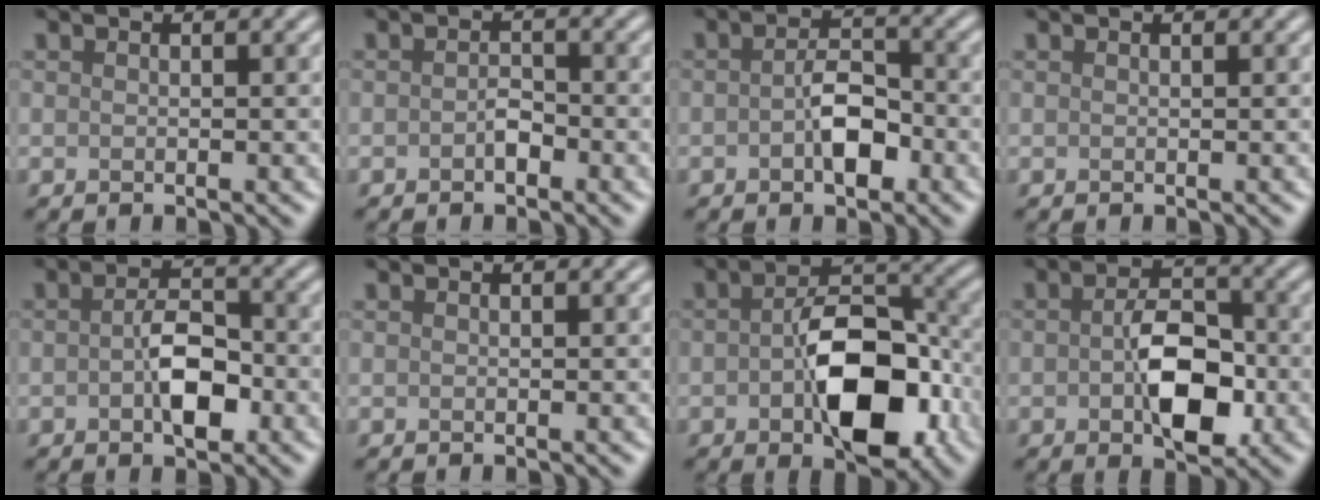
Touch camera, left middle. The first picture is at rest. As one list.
[{"total": 1.3, "force": [-0.6, 0.7, 0.9], "torque": [-0.019, 0.001, -0.011]}, {"total": 3.5, "force": [-1.0, 1.8, 2.8], "torque": [-0.049, 0.004, -0.019]}, {"total": 0.0}, {"total": 4.2, "force": [-0.9, 2.1, 3.5], "torque": [-0.060, 0.003, -0.017]}, {"total": 0.0}, {"total": 9.3, "force": [-2.1, 5.0, 7.6], "torque": [-0.118, 0.003, -0.035]}, {"total": 6.3, "force": [-1.0, 3.5, 5.1], "torque": [-0.088, -0.003, -0.017]}]